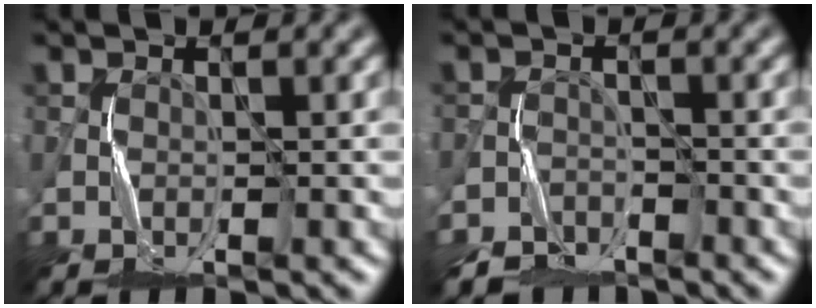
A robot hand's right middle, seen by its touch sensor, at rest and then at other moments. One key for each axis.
{"total": 4.1, "fx": -3.5, "fy": 1.9, "fz": 0.6, "tx": -0.003, "ty": -0.007, "tz": -0.066}